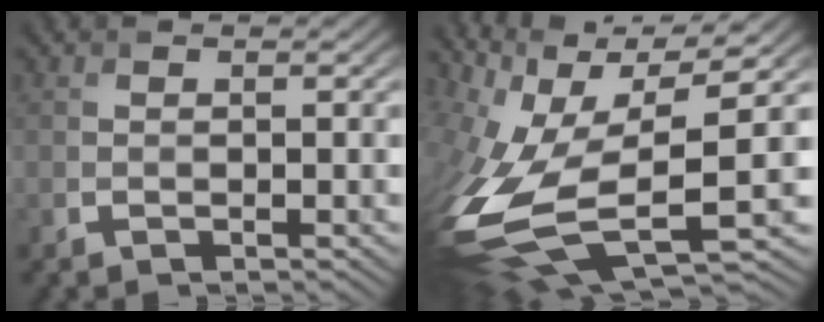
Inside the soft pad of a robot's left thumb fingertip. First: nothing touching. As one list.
[{"total": 16.3, "force": [-2.0, 7.5, 14.3], "torque": [-0.326, -0.029, -0.022]}]